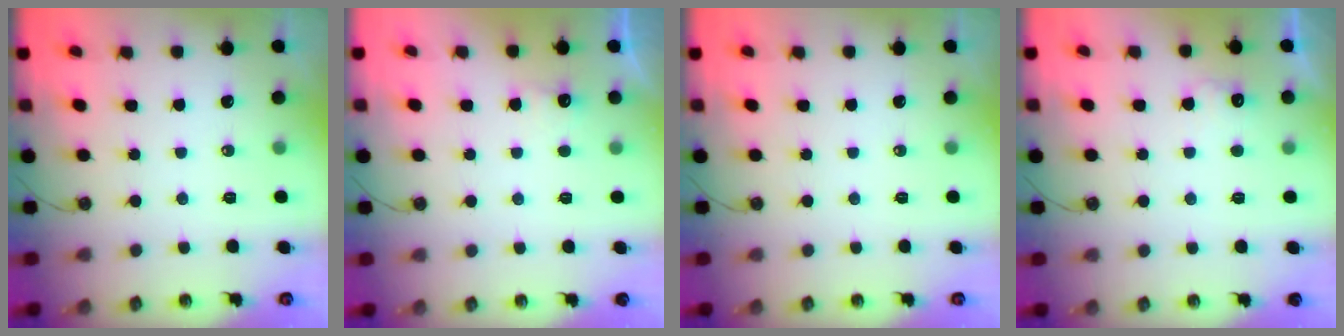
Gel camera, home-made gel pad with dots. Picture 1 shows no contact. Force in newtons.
{"total": 4.0, "press": 3.9, "slide": 1.0}
{"total": 0.0}
{"total": 5.4, "press": 5.3, "slide": 1.2}